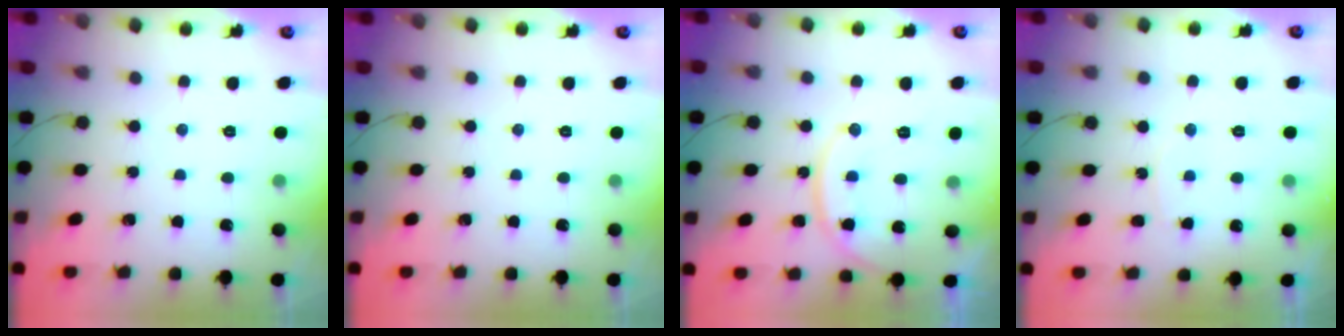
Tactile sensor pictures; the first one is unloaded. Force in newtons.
{"total": 0.0}
{"total": 13.2, "press": 13.2, "slide": 0.5}
{"total": 7.3, "press": 7.3, "slide": 0.4}